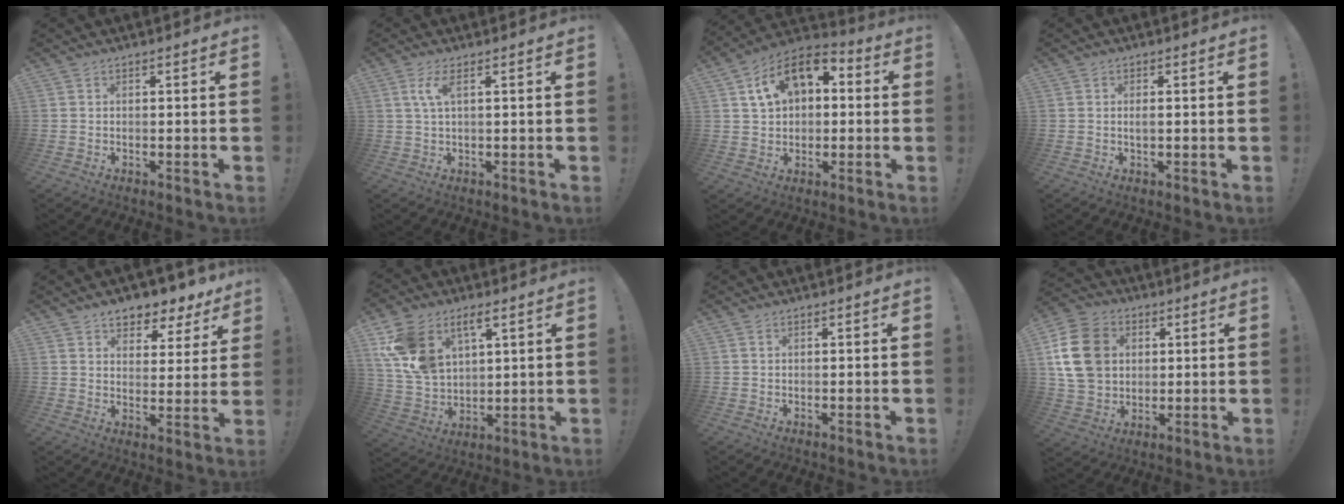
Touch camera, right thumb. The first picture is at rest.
{"total": 4.4, "force": [1.5, 0.9, 4.1], "torque": [-0.076, 0.000, 0.024]}
{"total": 14.0, "force": [5.2, 9.5, 8.9], "torque": [-0.142, -0.005, 0.101]}
{"total": 1.2, "force": [0.0, 0.3, 1.2], "torque": [-0.016, -0.002, -0.002]}
{"total": 7.0, "force": [5.7, 3.6, 2.0], "torque": [-0.023, -0.048, 0.104]}
{"total": 12.8, "force": [6.6, 8.2, 7.3], "torque": [-0.139, -0.028, 0.132]}
{"total": 0.0}
{"total": 17.1, "force": [3.3, 13.7, 9.6], "torque": [-0.161, 0.000, 0.069]}